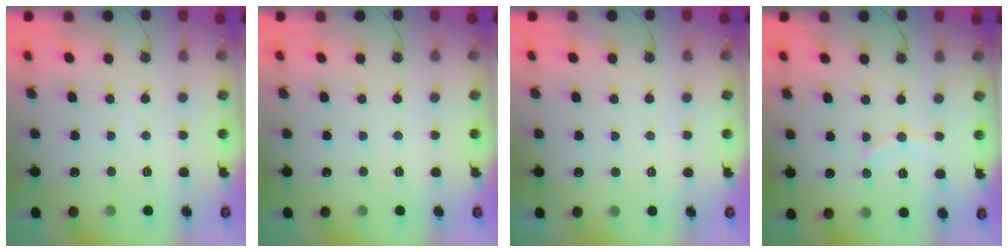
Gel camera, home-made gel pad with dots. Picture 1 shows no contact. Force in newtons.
{"total": 0.0}
{"total": 4.5, "press": 4.5, "slide": 0.4}
{"total": 7.4, "press": 7.3, "slide": 0.7}